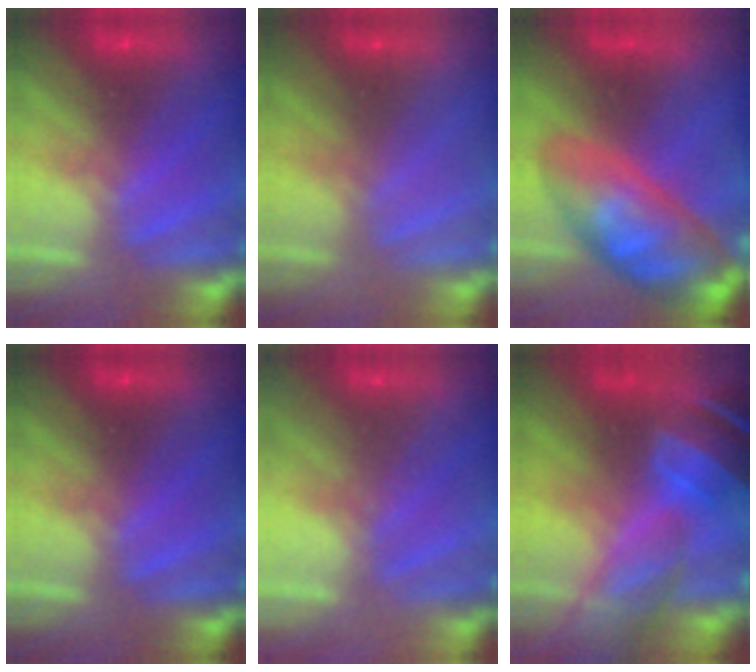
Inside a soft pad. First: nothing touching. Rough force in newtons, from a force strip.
{"total": 2.9}
{"total": 8.3}
{"total": 0.0}
{"total": 1.9}
{"total": 9.3}